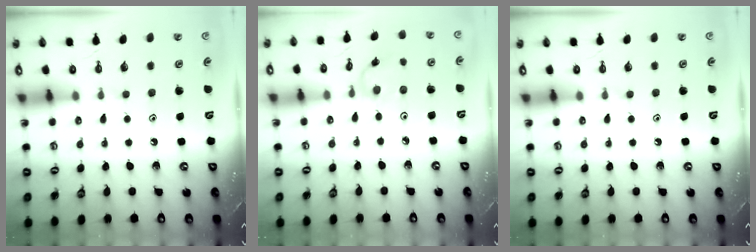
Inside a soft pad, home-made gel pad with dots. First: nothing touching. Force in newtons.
{"total": 2.6, "press": 2.6, "slide": 0.2}
{"total": 0.0}